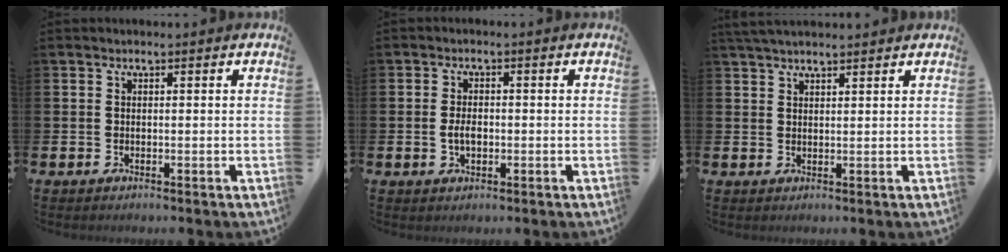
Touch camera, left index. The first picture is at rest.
{"total": 2.6, "force": [-0.3, 1.6, 2.1], "torque": [-0.031, 0.002, -0.009]}
{"total": 2.9, "force": [2.7, 0.5, 1.0], "torque": [-0.024, -0.004, 0.050]}